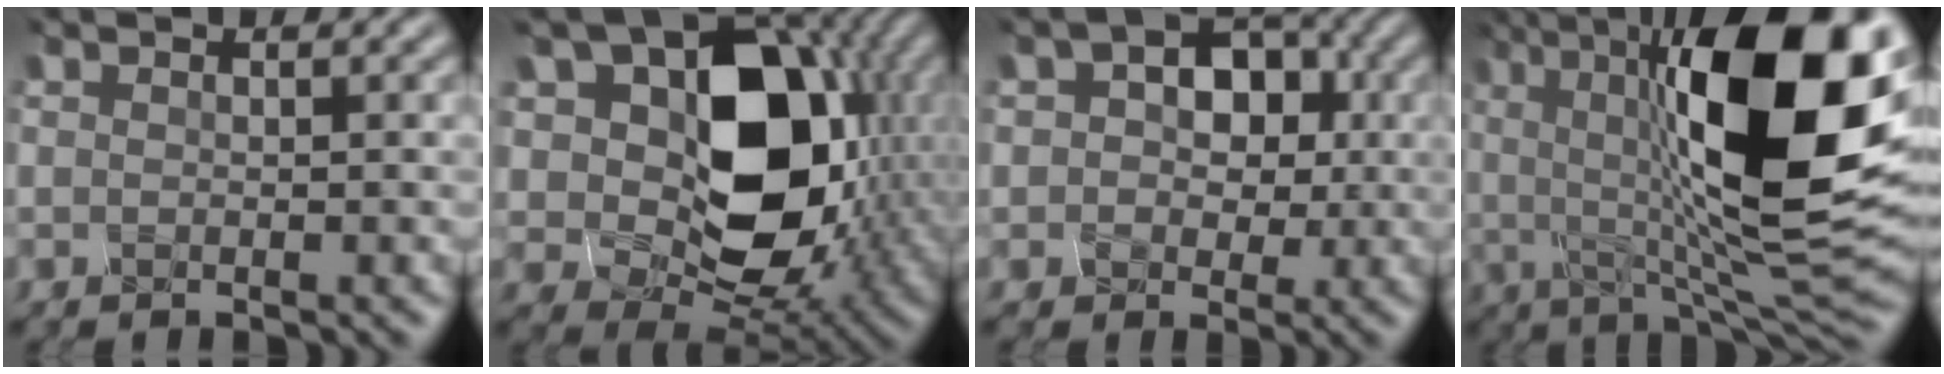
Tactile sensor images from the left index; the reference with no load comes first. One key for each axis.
{"total": 14.5, "fx": 1.4, "fy": 10.0, "fz": 10.4, "tx": -0.158, "ty": 0.002, "tz": 0.021}
{"total": 6.7, "fx": 0.6, "fy": 4.8, "fz": 4.6, "tx": -0.062, "ty": 0.007, "tz": -0.005}
{"total": 17.8, "fx": 2.9, "fy": 6.5, "fz": 16.3, "tx": -0.242, "ty": 0.007, "tz": 0.030}